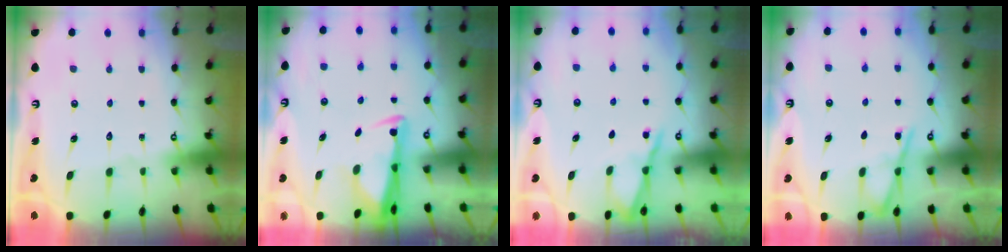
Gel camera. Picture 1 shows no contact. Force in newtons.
{"total": 3.0, "press": 2.9, "slide": 0.9}
{"total": 2.8, "press": 2.8, "slide": 0.4}
{"total": 5.2, "press": 5.2, "slide": 0.6}